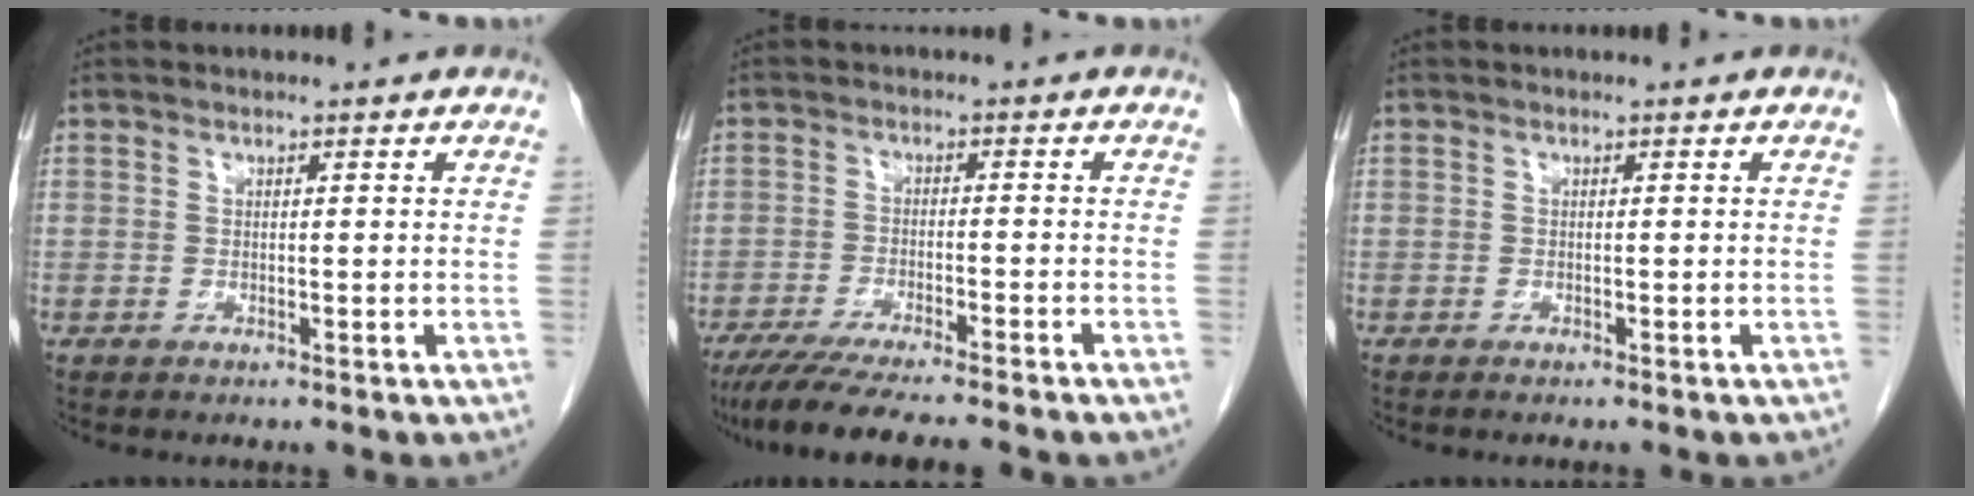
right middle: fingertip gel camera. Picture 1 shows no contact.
{"total": 12.1, "force": [-10.2, 0.3, 6.5], "torque": [-0.085, -0.027, -0.156]}
{"total": 2.2, "force": [-1.9, 0.4, 1.0], "torque": [-0.015, -0.004, -0.020]}